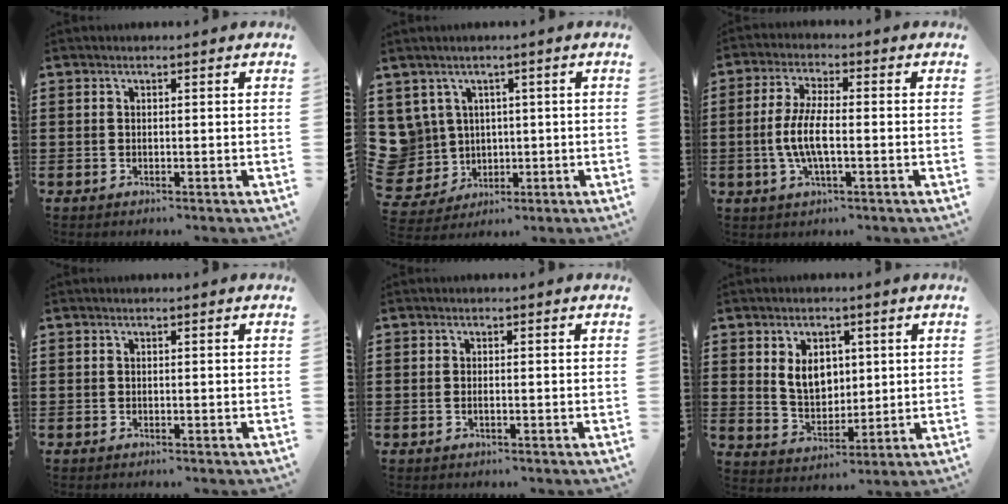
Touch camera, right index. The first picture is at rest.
{"total": 6.9, "force": [1.5, 6.7, 1.0], "torque": [-0.085, -0.008, 0.031]}
{"total": 6.2, "force": [-1.4, 1.9, 5.8], "torque": [-0.136, -0.007, -0.035]}
{"total": 0.0}
{"total": 0.5, "force": [-0.3, 0.0, 0.5], "torque": [-0.009, -0.004, -0.004]}
{"total": 6.4, "force": [1.6, 4.5, 4.2], "torque": [-0.079, 0.008, 0.024]}